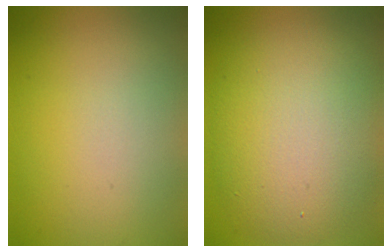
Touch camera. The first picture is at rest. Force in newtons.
{"total": 9.3, "press": 9.3, "slide": 0.4}